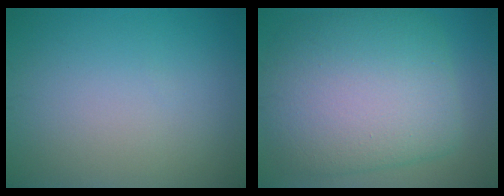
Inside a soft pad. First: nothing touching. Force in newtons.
{"total": 11.1, "press": 11.1, "slide": 0.4}